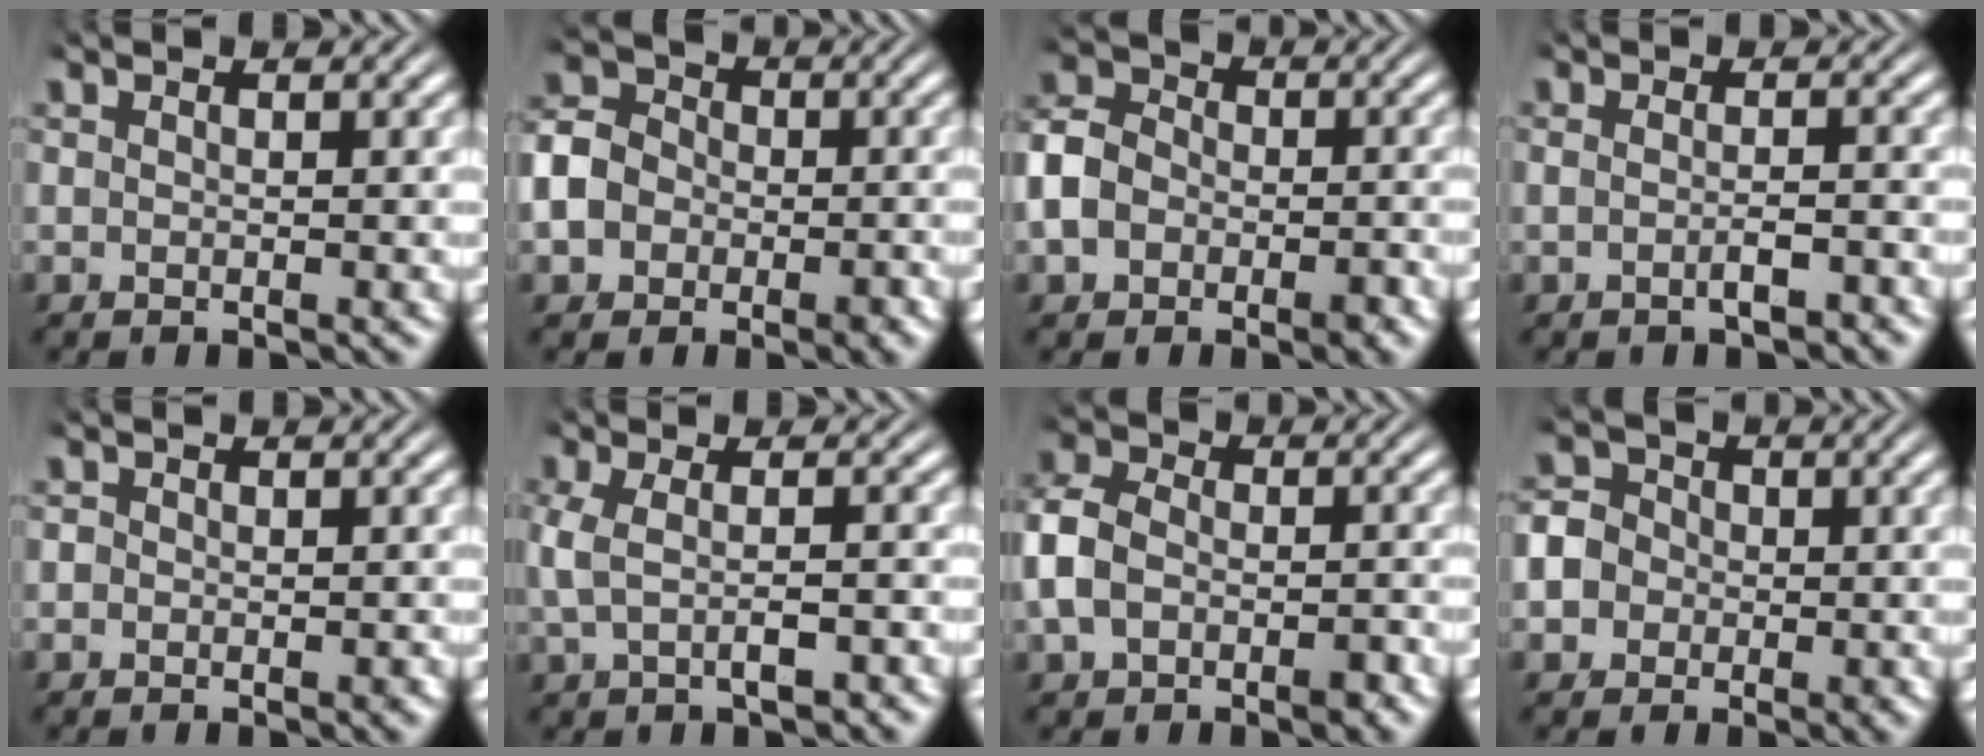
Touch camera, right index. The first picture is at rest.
{"total": 7.1, "force": [-0.9, 6.4, 2.9], "torque": [-0.069, -0.009, -0.024]}
{"total": 6.0, "force": [-1.1, 5.2, 2.7], "torque": [-0.067, -0.007, -0.026]}
{"total": 1.5, "force": [-1.0, 0.4, 1.0], "torque": [-0.013, 0.003, -0.021]}
{"total": 0.8, "force": [-0.4, 0.7, 0.1], "torque": [0.000, -0.002, -0.008]}
{"total": 3.1, "force": [-0.6, 1.6, 2.6], "torque": [-0.064, -0.006, -0.002]}
{"total": 4.9, "force": [-0.9, 4.0, 2.6], "torque": [-0.071, -0.006, -0.018]}
{"total": 7.0, "force": [-0.8, 6.5, 2.5], "torque": [-0.062, -0.014, -0.020]}